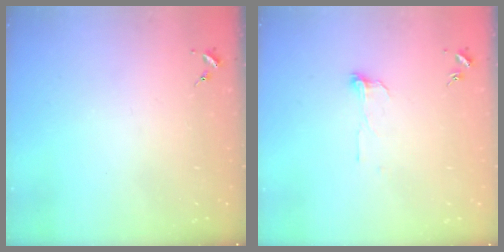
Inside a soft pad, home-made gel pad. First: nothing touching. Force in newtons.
{"total": 6.0, "press": 6.0, "slide": 0.5}